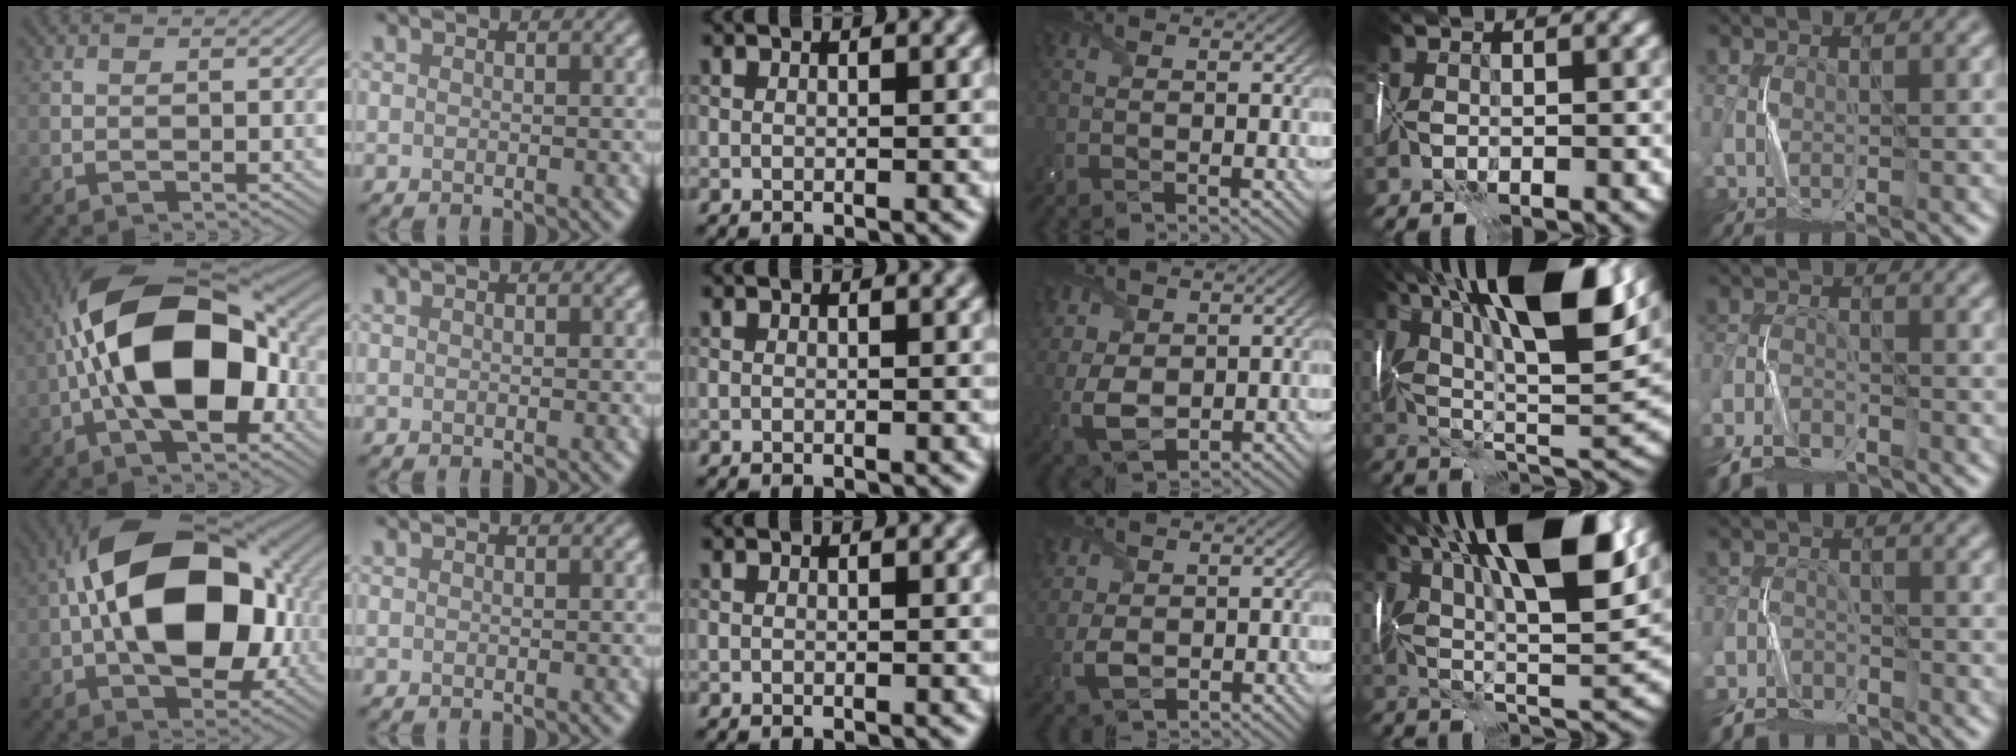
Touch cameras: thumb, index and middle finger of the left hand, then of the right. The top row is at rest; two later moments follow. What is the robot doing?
{"motion": "wrap", "object": "scarf"}